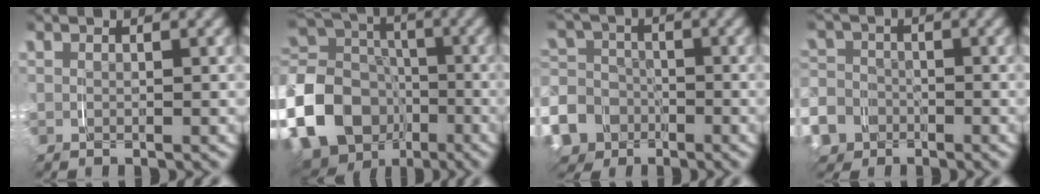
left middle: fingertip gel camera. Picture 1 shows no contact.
{"total": 16.3, "force": [-6.6, 13.9, 5.4], "torque": [-0.150, -0.063, -0.113]}
{"total": 13.7, "force": [-6.5, 11.7, 3.1], "torque": [-0.084, -0.062, -0.114]}
{"total": 10.9, "force": [-5.5, 9.2, 2.3], "torque": [-0.064, -0.047, -0.101]}